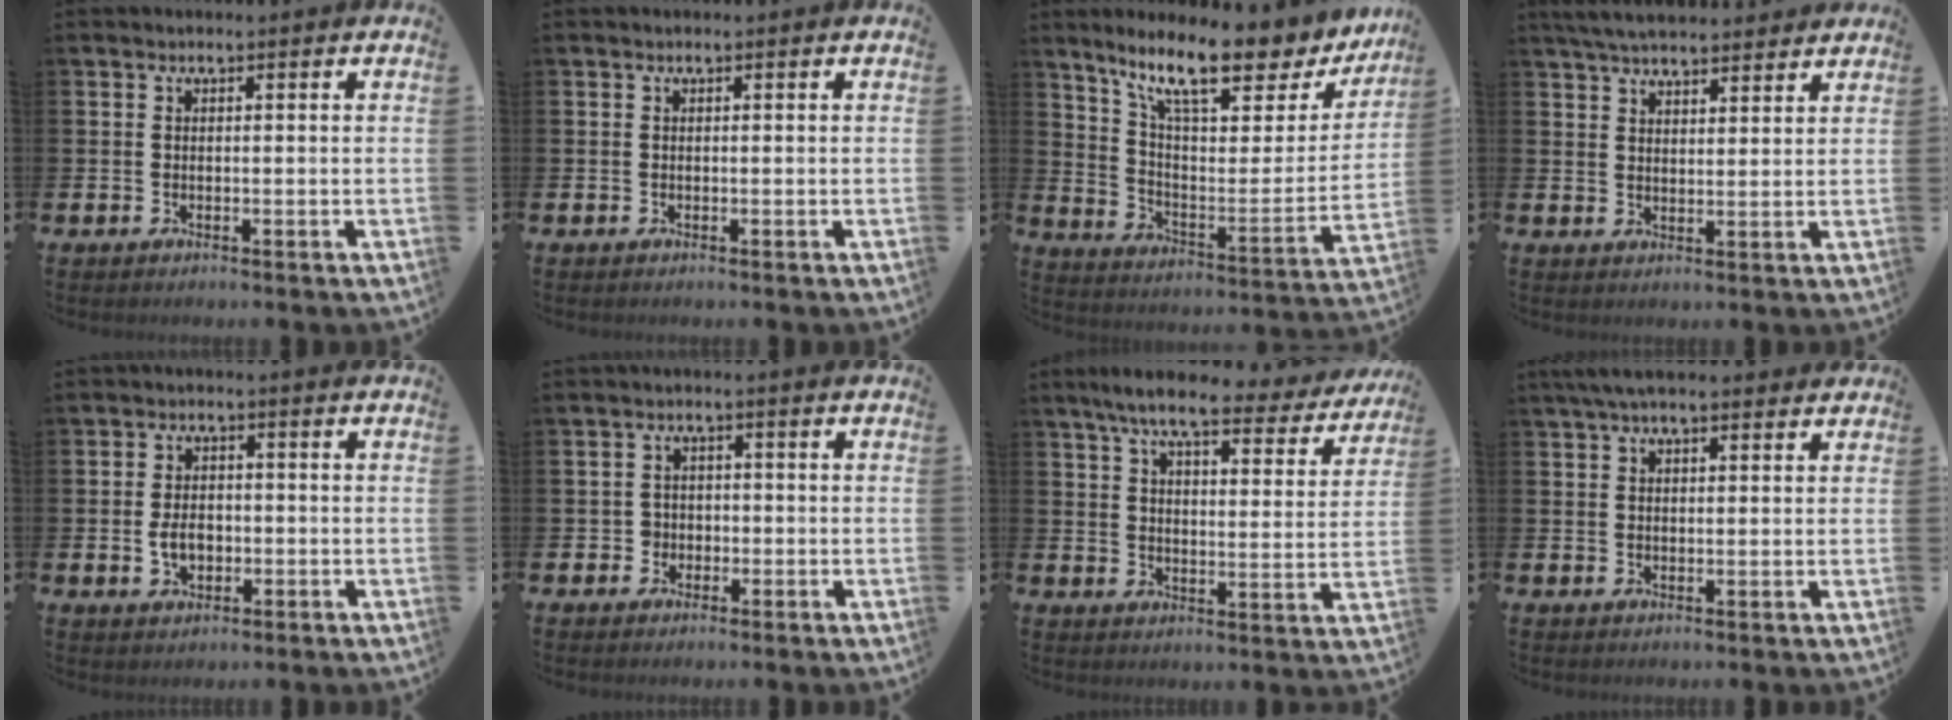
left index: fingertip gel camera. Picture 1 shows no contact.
{"total": 0.0}
{"total": 12.3, "force": [10.0, 3.1, 6.6], "torque": [-0.138, -0.068, 0.165]}
{"total": 5.1, "force": [4.9, 0.8, 1.1], "torque": [-0.037, -0.015, 0.091]}
{"total": 3.4, "force": [-0.6, 2.3, 2.4], "torque": [-0.032, -0.001, -0.016]}
{"total": 2.1, "force": [-0.7, 2.0, 0.2], "torque": [-0.005, 0.003, -0.021]}
{"total": 8.3, "force": [7.2, 1.3, 3.9], "torque": [-0.085, -0.038, 0.122]}
{"total": 4.1, "force": [3.3, 1.1, 2.2], "torque": [-0.044, -0.003, 0.059]}